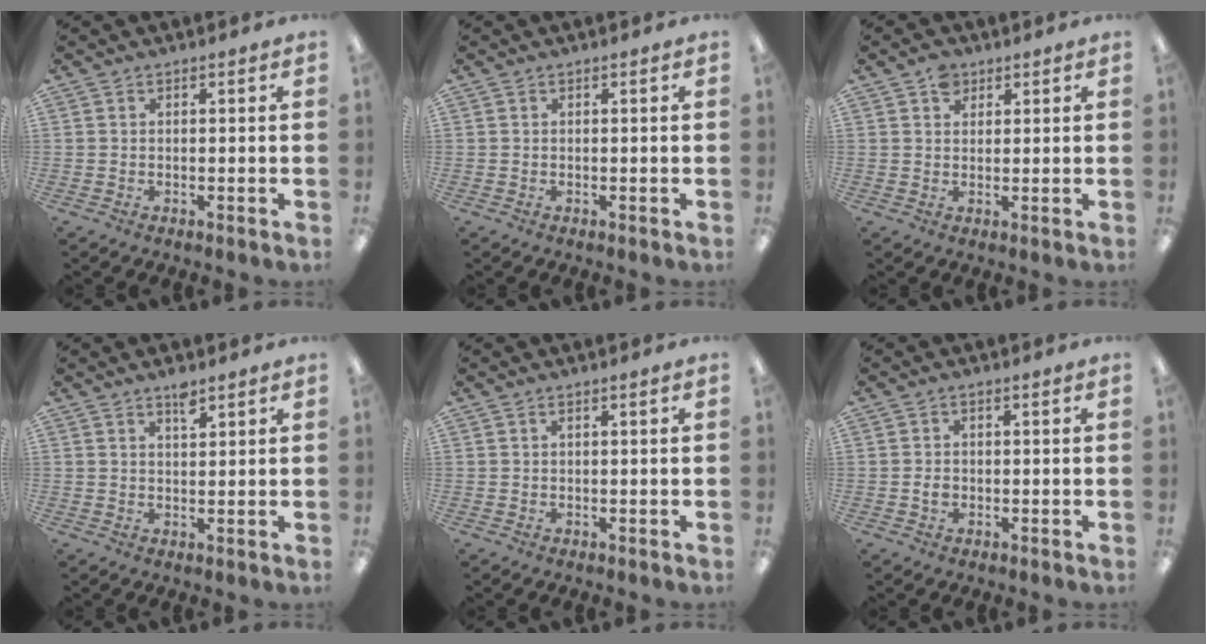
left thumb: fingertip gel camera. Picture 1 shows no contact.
{"total": 0.0}
{"total": 3.7, "force": [2.2, 2.5, 1.4], "torque": [-0.016, -0.004, 0.039]}
{"total": 3.0, "force": [2.4, 0.9, 1.6], "torque": [-0.020, -0.009, 0.041]}
{"total": 0.8, "force": [0.2, 0.2, 0.7], "torque": [-0.014, 0.001, 0.004]}
{"total": 1.7, "force": [-0.3, 1.2, 1.2], "torque": [-0.022, 0.003, -0.006]}